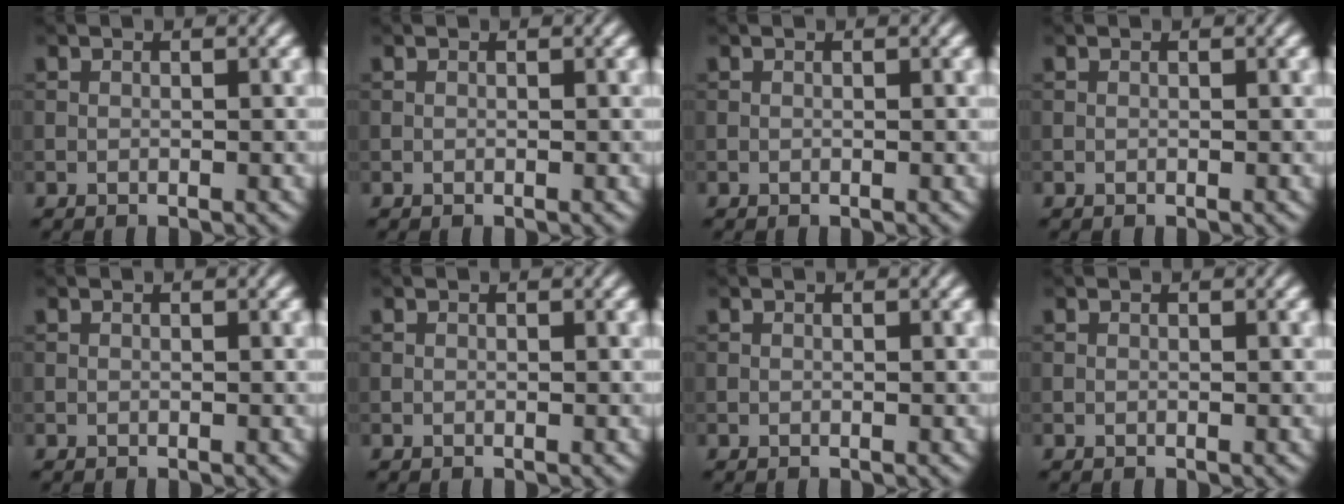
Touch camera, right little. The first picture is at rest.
{"total": 0.0}
{"total": 0.0}
{"total": 0.0}
{"total": 0.0}
{"total": 0.0}
{"total": 0.0}
{"total": 0.0}